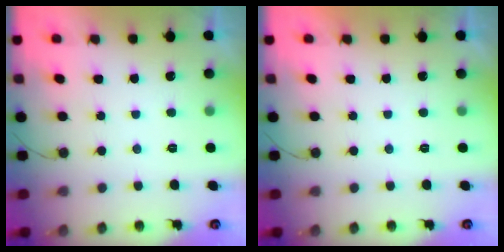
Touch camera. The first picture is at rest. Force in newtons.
{"total": 1.9, "press": 1.9, "slide": 0.0}